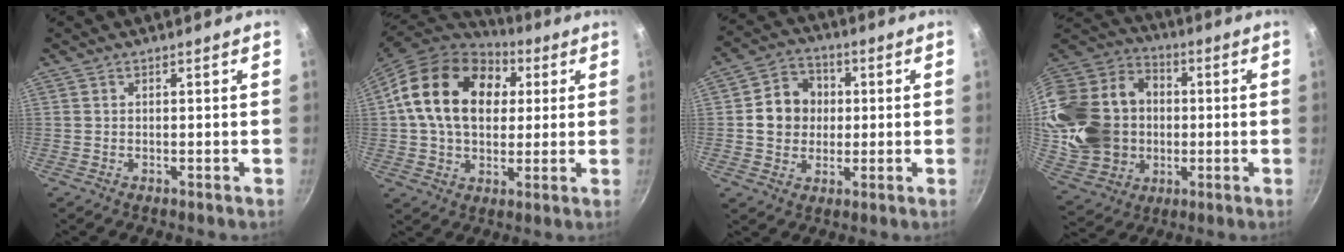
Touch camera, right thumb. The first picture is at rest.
{"total": 20.6, "force": [4.9, 14.6, 13.6], "torque": [-0.211, 0.012, 0.074]}
{"total": 9.7, "force": [0.9, 8.6, 4.5], "torque": [-0.039, 0.013, 0.005]}
{"total": 26.6, "force": [0.1, 21.6, 15.5], "torque": [-0.291, 0.041, 0.021]}